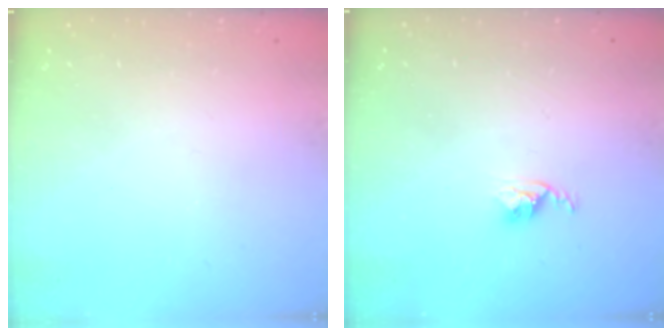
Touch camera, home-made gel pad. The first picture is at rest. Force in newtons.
{"total": 2.9, "press": 2.9, "slide": 0.4}